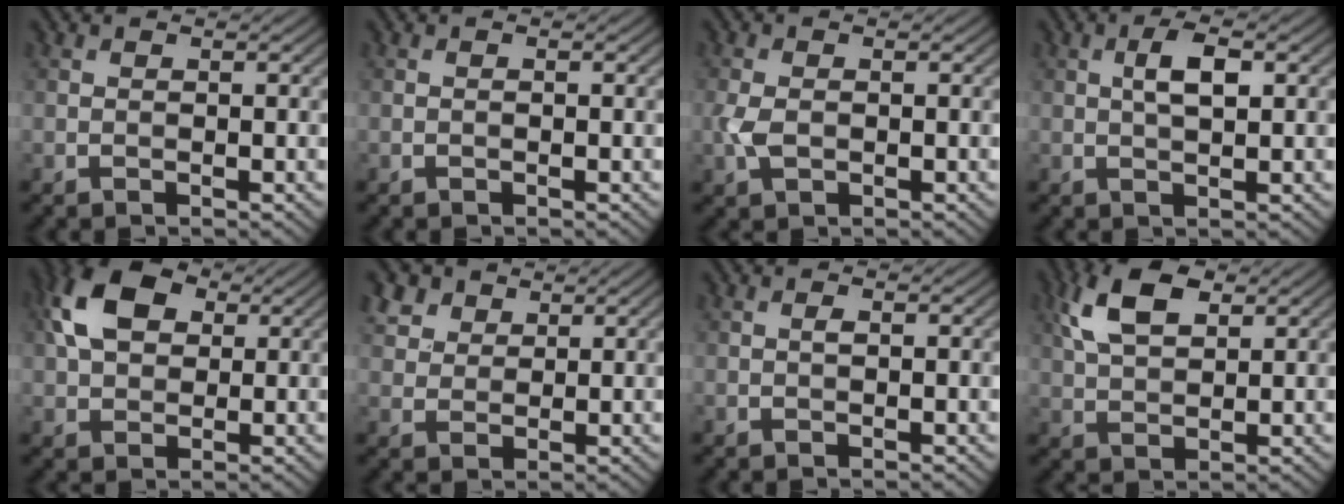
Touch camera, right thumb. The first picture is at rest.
{"total": 0.0}
{"total": 2.8, "force": [-0.5, 1.7, 2.2], "torque": [-0.059, -0.002, -0.008]}
{"total": 3.5, "force": [0.8, 1.1, 3.2], "torque": [-0.064, 0.005, 0.014]}
{"total": 8.5, "force": [2.5, 5.7, 5.8], "torque": [-0.137, 0.020, 0.041]}
{"total": 4.5, "force": [2.9, 3.0, 1.8], "torque": [-0.056, 0.000, 0.069]}
{"total": 0.6, "force": [0.0, 0.1, 0.5], "torque": [-0.011, 0.001, 0.001]}
{"total": 7.5, "force": [3.4, 3.8, 5.6], "torque": [-0.129, 0.013, 0.066]}